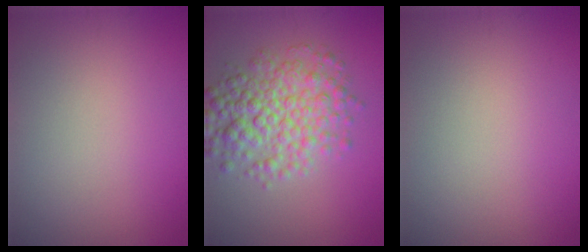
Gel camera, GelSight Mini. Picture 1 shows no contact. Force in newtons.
{"total": 6.2, "press": 6.2, "slide": 0.1}
{"total": 0.0}